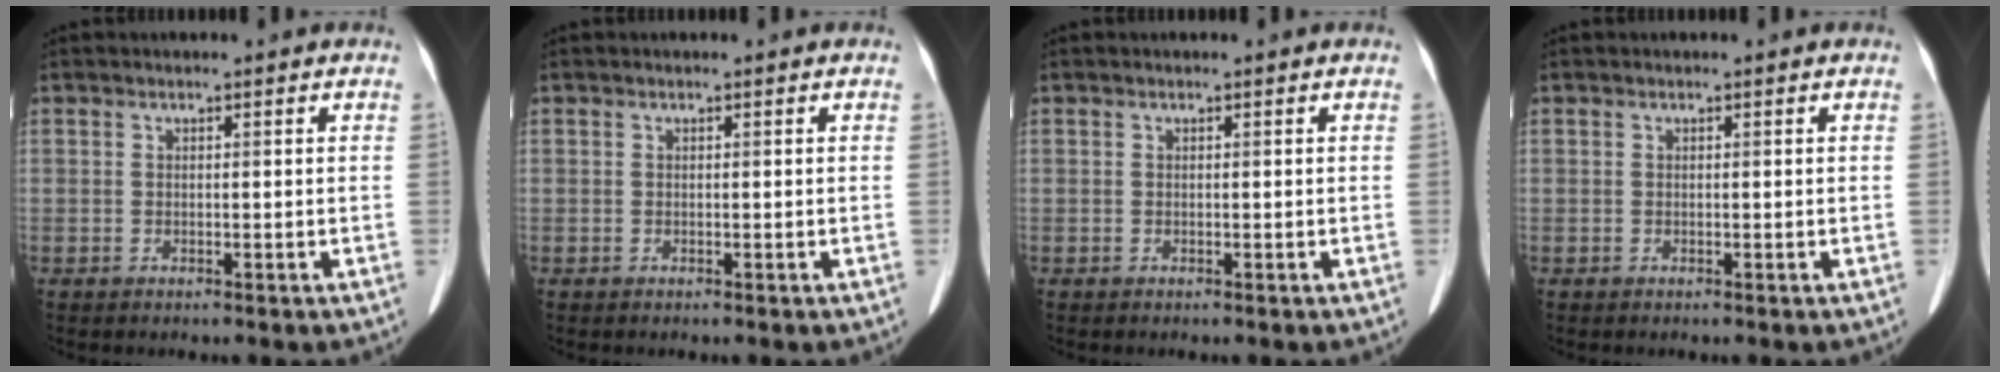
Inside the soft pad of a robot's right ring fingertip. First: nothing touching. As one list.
[{"total": 0.0}, {"total": 0.0}, {"total": 0.0}]